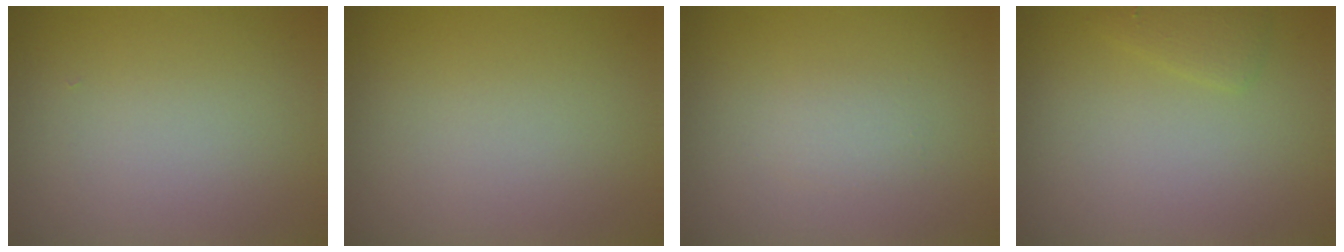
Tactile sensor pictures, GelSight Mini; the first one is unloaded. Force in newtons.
{"total": 0.0}
{"total": 1.0, "press": 1.0, "slide": 0.0}
{"total": 1.2, "press": 1.2, "slide": 0.1}